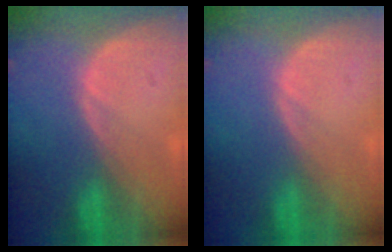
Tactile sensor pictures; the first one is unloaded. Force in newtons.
{"total": 0.0}